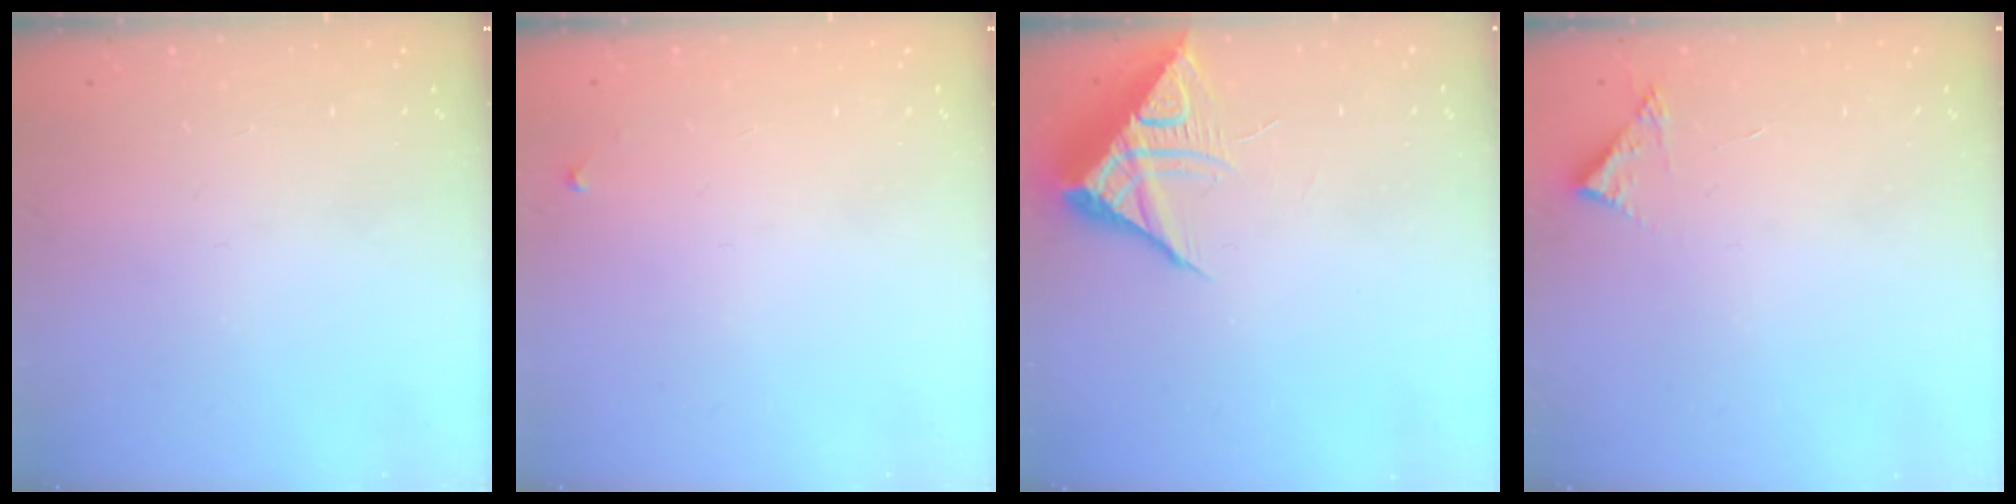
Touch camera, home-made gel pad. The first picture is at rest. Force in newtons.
{"total": 4.2, "press": 4.1, "slide": 0.7}
{"total": 9.7, "press": 9.7, "slide": 0.5}
{"total": 3.7, "press": 3.7, "slide": 0.1}